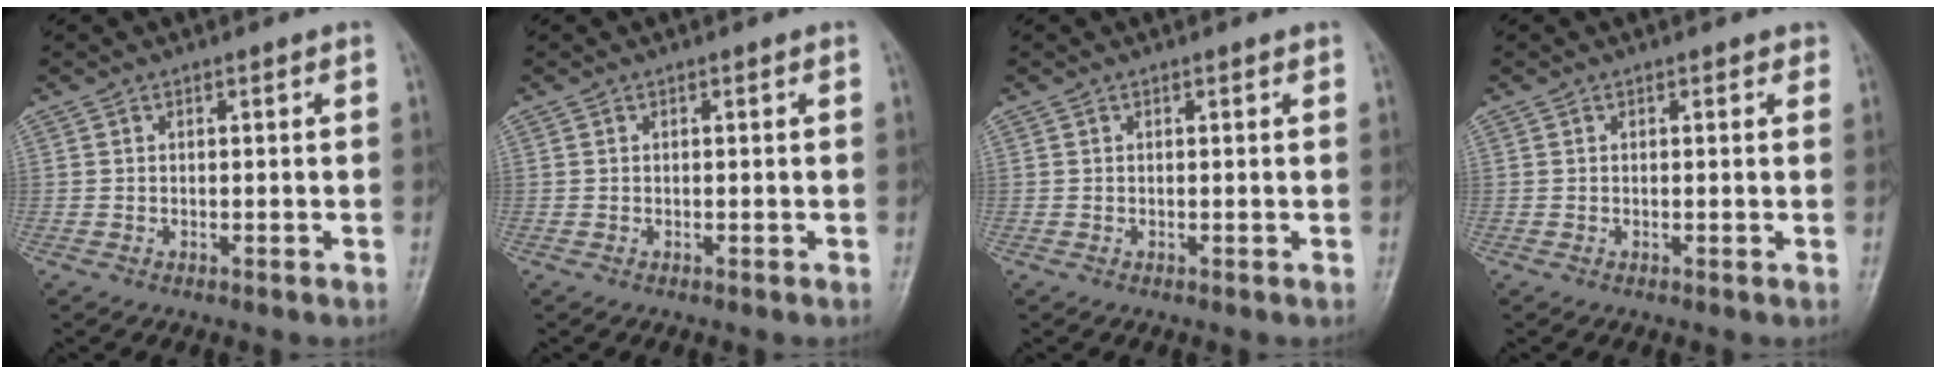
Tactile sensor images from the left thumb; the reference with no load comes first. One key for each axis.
{"total": 0.0}
{"total": 0.5, "fx": 0.4, "fy": 0.3, "fz": 0.2, "tx": -0.005, "ty": -0.002, "tz": 0.001}
{"total": 1.0, "fx": 0.7, "fy": 0.7, "fz": 0.3, "tx": 0.010, "ty": -0.002, "tz": 0.001}